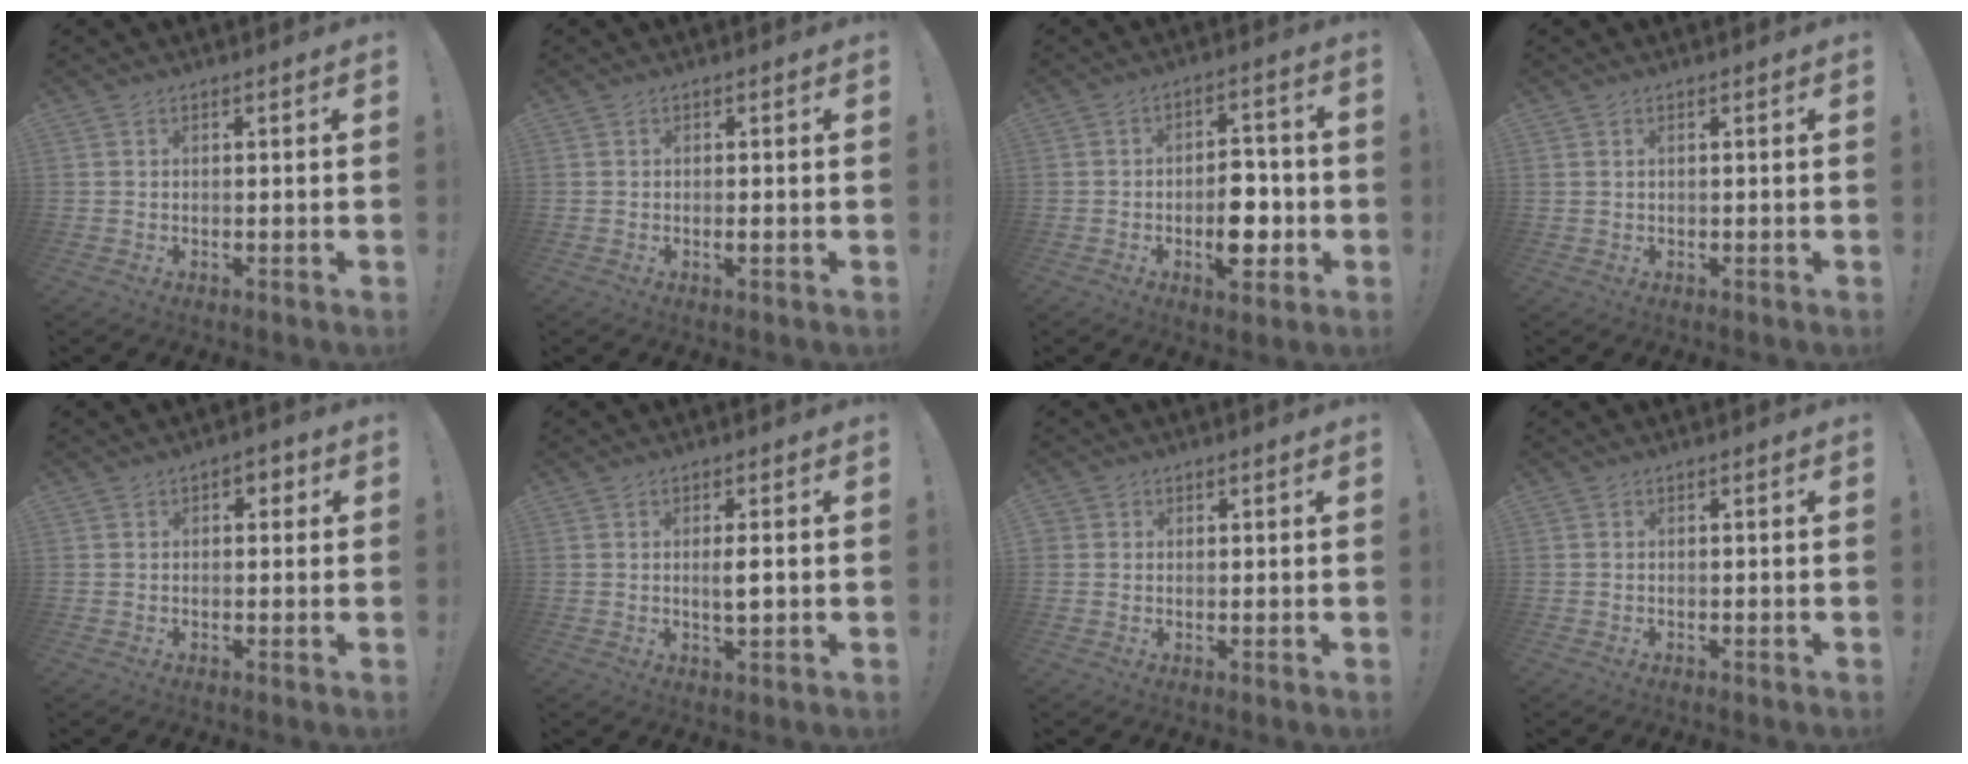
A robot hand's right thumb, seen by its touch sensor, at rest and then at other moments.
{"total": 0.8, "force": [-0.2, -0.1, 0.8], "torque": [-0.013, -0.003, -0.003]}
{"total": 10.4, "force": [-3.0, 5.7, 8.2], "torque": [-0.107, 0.013, -0.047]}
{"total": 0.7, "force": [0.3, 0.4, 0.5], "torque": [-0.018, 0.004, 0.008]}
{"total": 2.8, "force": [0.0, 2.2, 1.7], "torque": [-0.013, 0.006, -0.005]}
{"total": 3.2, "force": [0.0, 0.7, 3.1], "torque": [-0.043, -0.007, -0.004]}
{"total": 1.8, "force": [0.6, 1.7, 0.4], "torque": [-0.007, 0.000, 0.012]}
{"total": 0.0}